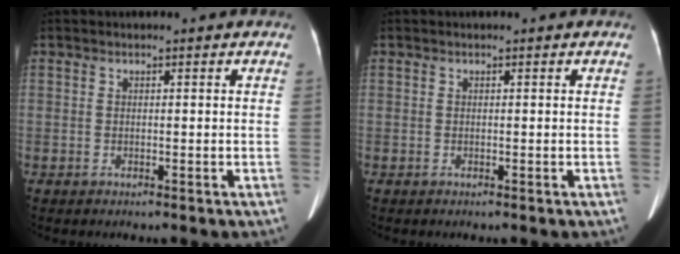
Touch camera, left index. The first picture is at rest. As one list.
[{"total": 0.0}]